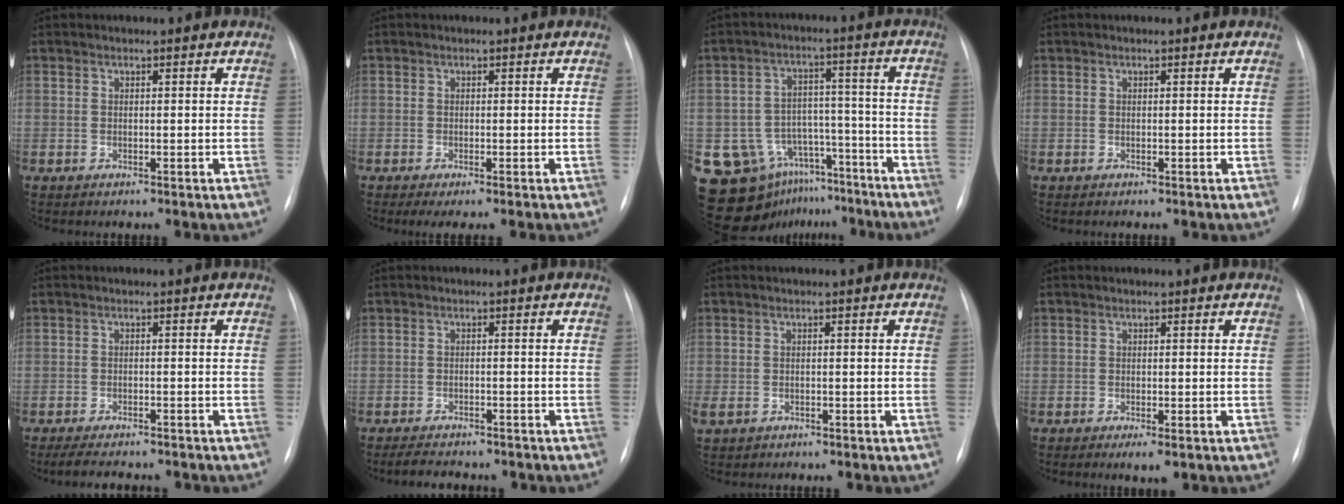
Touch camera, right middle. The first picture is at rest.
{"total": 2.4, "force": [-1.6, 0.1, 1.8], "torque": [-0.031, -0.009, -0.025]}
{"total": 14.1, "force": [-9.2, 10.2, 2.8], "torque": [-0.049, 0.069, -0.121]}
{"total": 0.0}
{"total": 8.2, "force": [-7.1, 1.8, 3.7], "torque": [-0.060, -0.012, -0.097]}
{"total": 6.7, "force": [-5.8, 1.9, 2.9], "torque": [-0.049, -0.009, -0.073]}
{"total": 2.0, "force": [-1.0, 1.4, 1.1], "torque": [-0.021, -0.001, -0.010]}
{"total": 2.1, "force": [-1.0, 0.5, 1.7], "torque": [-0.024, -0.005, -0.013]}